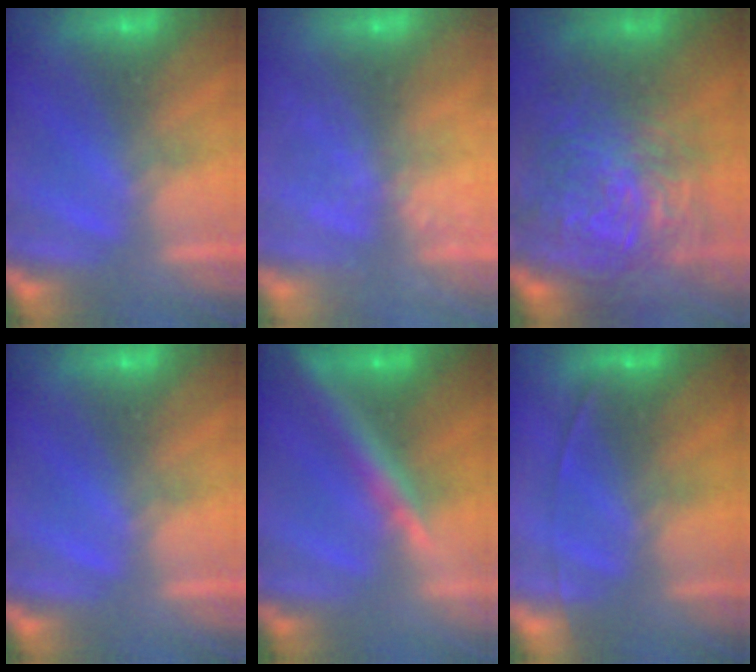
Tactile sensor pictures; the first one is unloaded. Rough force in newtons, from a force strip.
{"total": 8.0}
{"total": 7.8}
{"total": 0.0}
{"total": 5.5}
{"total": 1.8}